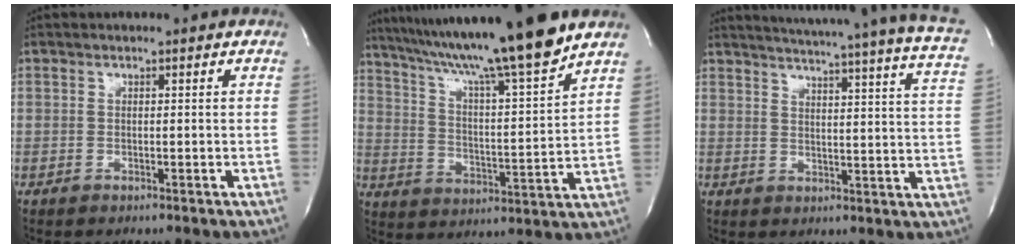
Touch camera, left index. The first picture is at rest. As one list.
[{"total": 20.1, "force": [16.5, -1.0, 11.4], "torque": [-0.193, -0.002, 0.262]}, {"total": 23.9, "force": [20.8, -0.7, 11.6], "torque": [-0.172, -0.065, 0.243]}]